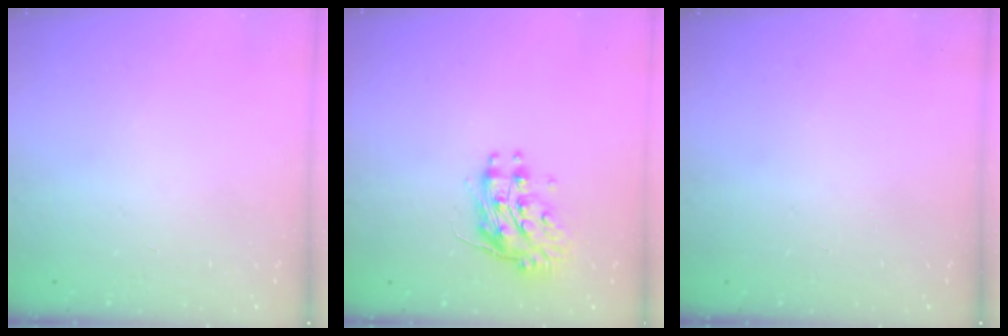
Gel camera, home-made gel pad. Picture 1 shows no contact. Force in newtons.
{"total": 10.4, "press": 10.4, "slide": 0.8}
{"total": 0.0}